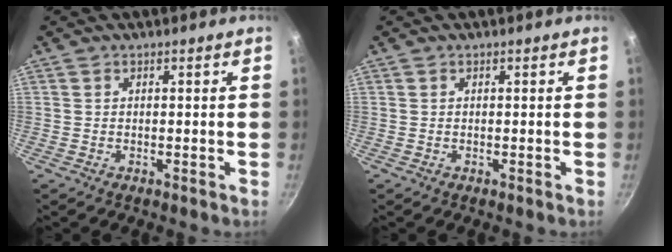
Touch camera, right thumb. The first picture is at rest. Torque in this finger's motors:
{"motor_torque": [0.00, 0.00, 0.09, -0.01, 0.03]}